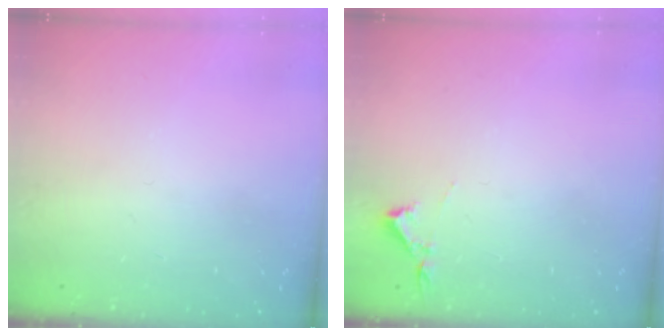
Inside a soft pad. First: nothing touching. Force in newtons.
{"total": 2.9, "press": 2.9, "slide": 0.5}